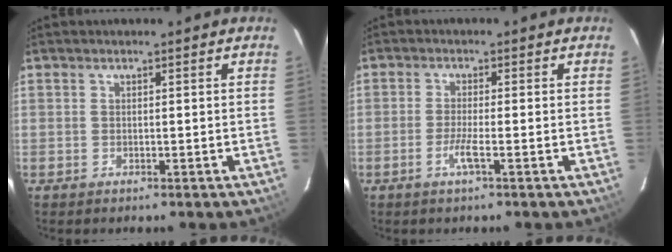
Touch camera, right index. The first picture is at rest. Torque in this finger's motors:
{"motor_torque": [0.07, -0.03, 0.07, 0.02]}